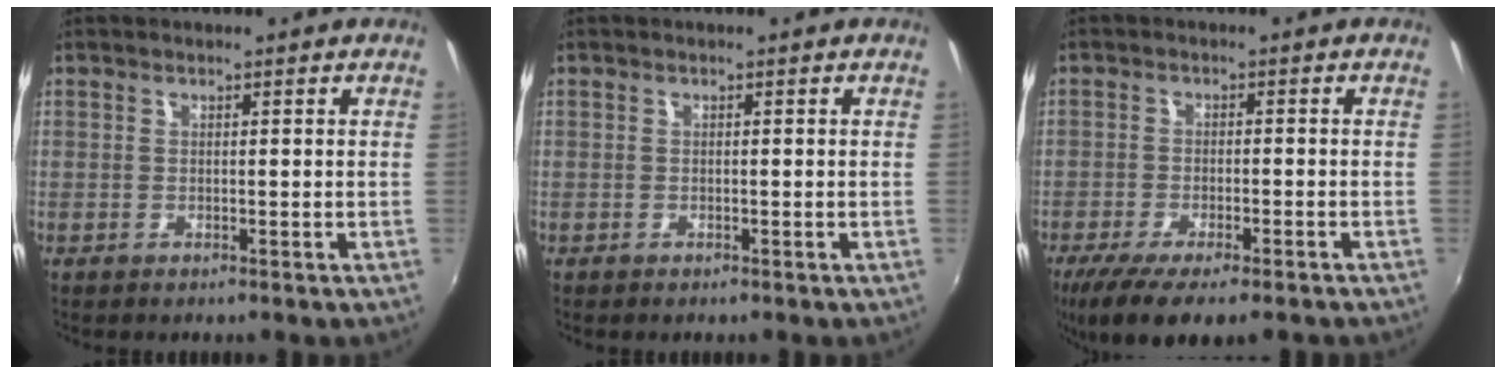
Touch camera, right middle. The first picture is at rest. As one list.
[{"total": 0.0}, {"total": 12.1, "force": [-8.5, 3.2, 7.9], "torque": [-0.166, -0.049, -0.136]}]